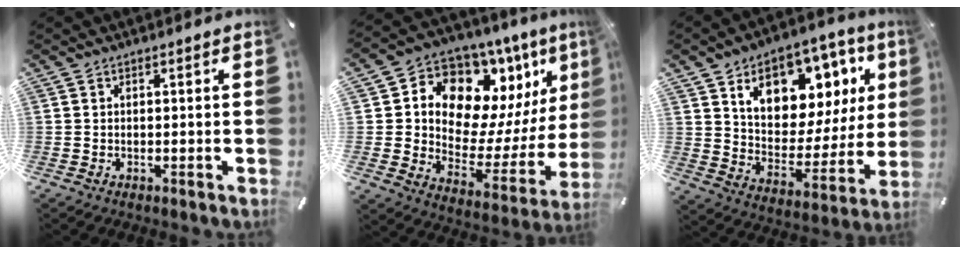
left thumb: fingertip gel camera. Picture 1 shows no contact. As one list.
[{"total": 13.0, "force": [8.1, 8.9, 5.0], "torque": [-0.081, -0.094, 0.146]}, {"total": 15.6, "force": [9.3, 10.0, 7.4], "torque": [-0.112, -0.061, 0.162]}]